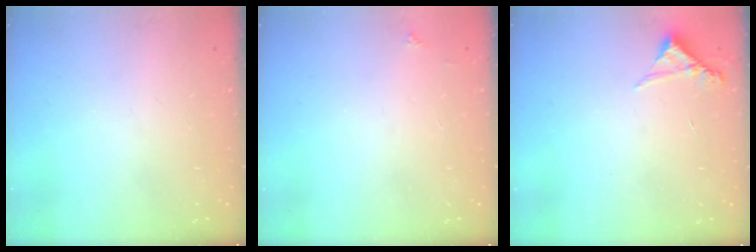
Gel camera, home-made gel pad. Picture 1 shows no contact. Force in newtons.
{"total": 2.0, "press": 2.0, "slide": 0.3}
{"total": 4.5, "press": 4.5, "slide": 0.3}